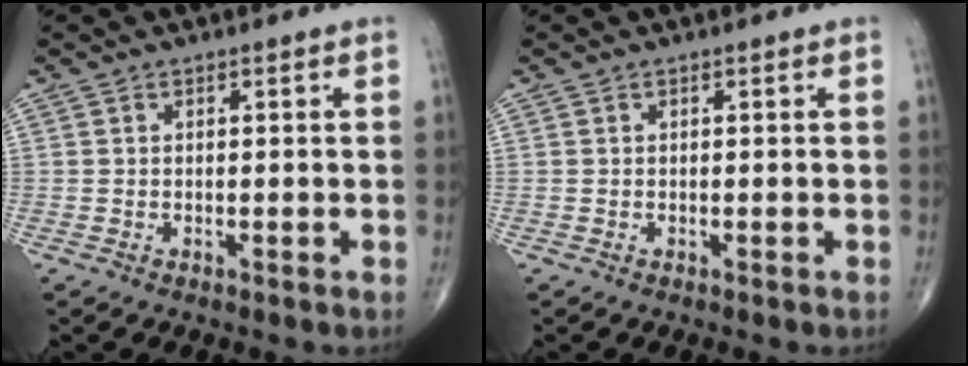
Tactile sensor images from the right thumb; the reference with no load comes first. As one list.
[{"total": 0.0}]